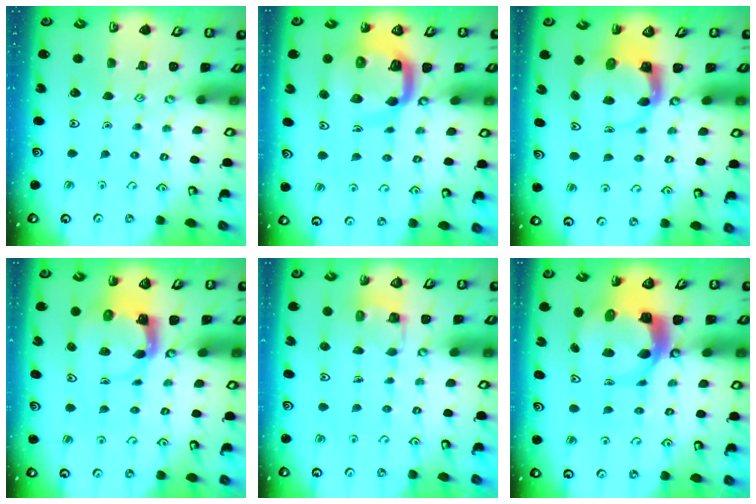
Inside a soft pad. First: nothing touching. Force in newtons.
{"total": 11.3, "press": 11.2, "slide": 1.3}
{"total": 3.7, "press": 3.7, "slide": 0.6}
{"total": 4.0, "press": 3.9, "slide": 0.6}
{"total": 2.8, "press": 2.8, "slide": 0.2}
{"total": 8.5, "press": 8.5, "slide": 0.8}